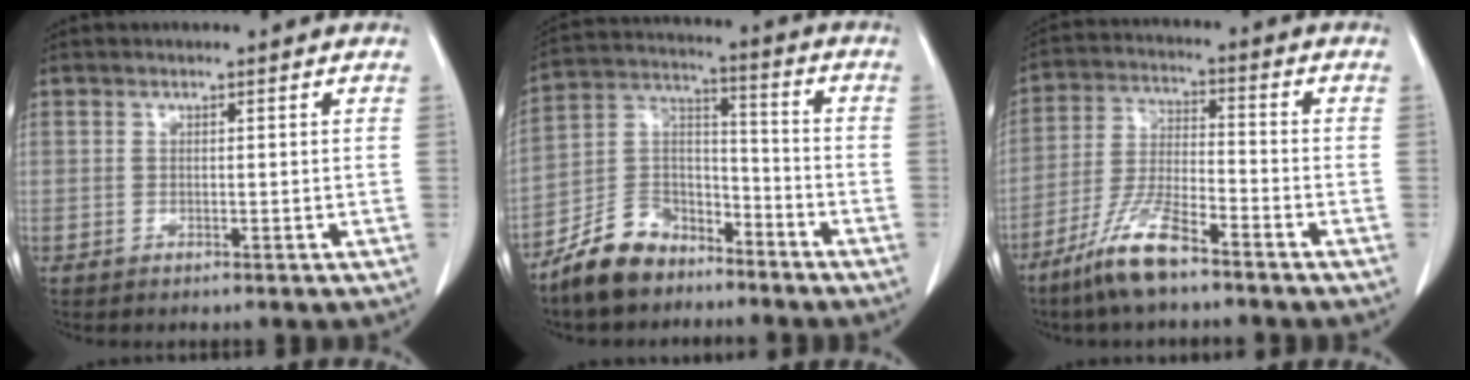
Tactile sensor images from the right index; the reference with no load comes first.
{"total": 10.8, "force": [-8.4, 5.7, 3.7], "torque": [-0.083, 0.023, -0.160]}
{"total": 9.4, "force": [-6.8, 1.4, 6.5], "torque": [-0.139, -0.017, -0.135]}